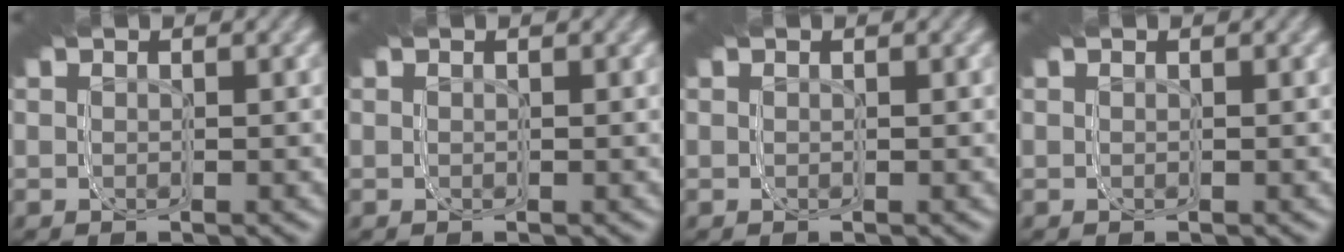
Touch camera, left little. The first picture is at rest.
{"total": 0.0}
{"total": 0.0}
{"total": 0.0}